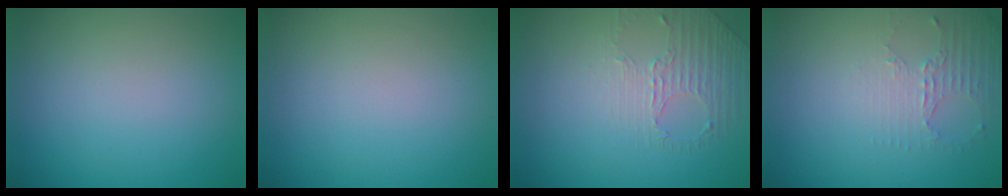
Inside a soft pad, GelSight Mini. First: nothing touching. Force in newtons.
{"total": 0.0}
{"total": 1.6, "press": 1.0, "slide": 1.2}
{"total": 2.3, "press": 1.6, "slide": 1.6}